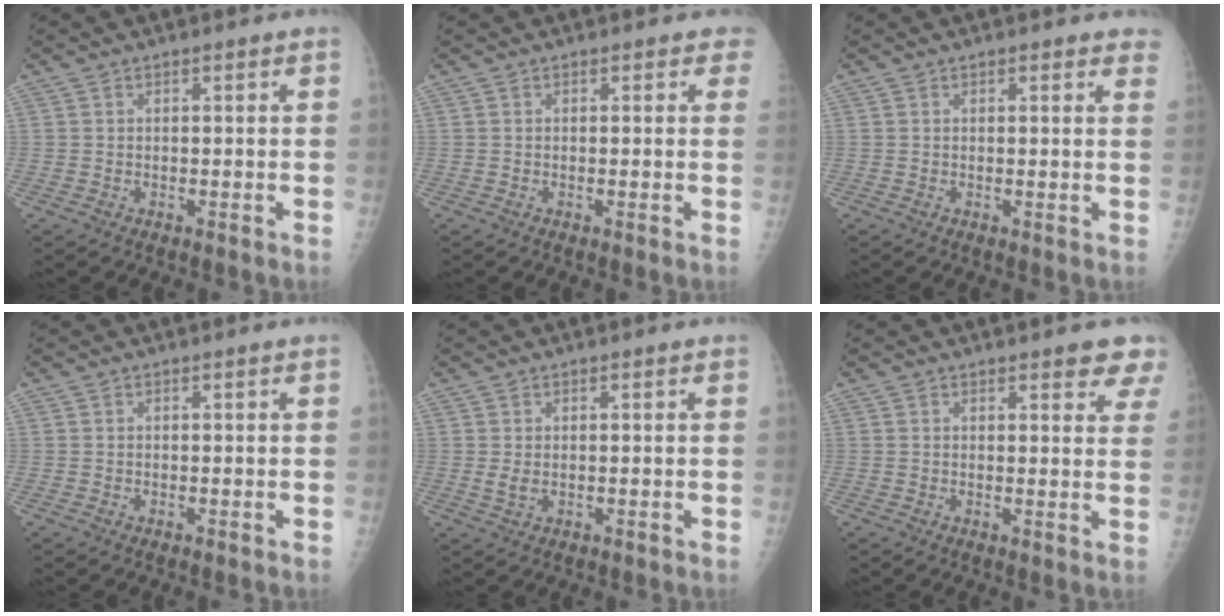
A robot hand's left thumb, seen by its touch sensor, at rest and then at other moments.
{"total": 1.5, "force": [0.9, 1.1, 0.6], "torque": [0.016, -0.002, -0.003]}
{"total": 3.0, "force": [2.3, 1.2, 1.4], "torque": [0.010, -0.003, 0.017]}
{"total": 0.0}
{"total": 1.7, "force": [0.1, 1.1, 1.3], "torque": [-0.021, -0.005, 0.008]}
{"total": 5.5, "force": [4.3, 2.0, 2.9], "torque": [0.000, -0.016, 0.038]}